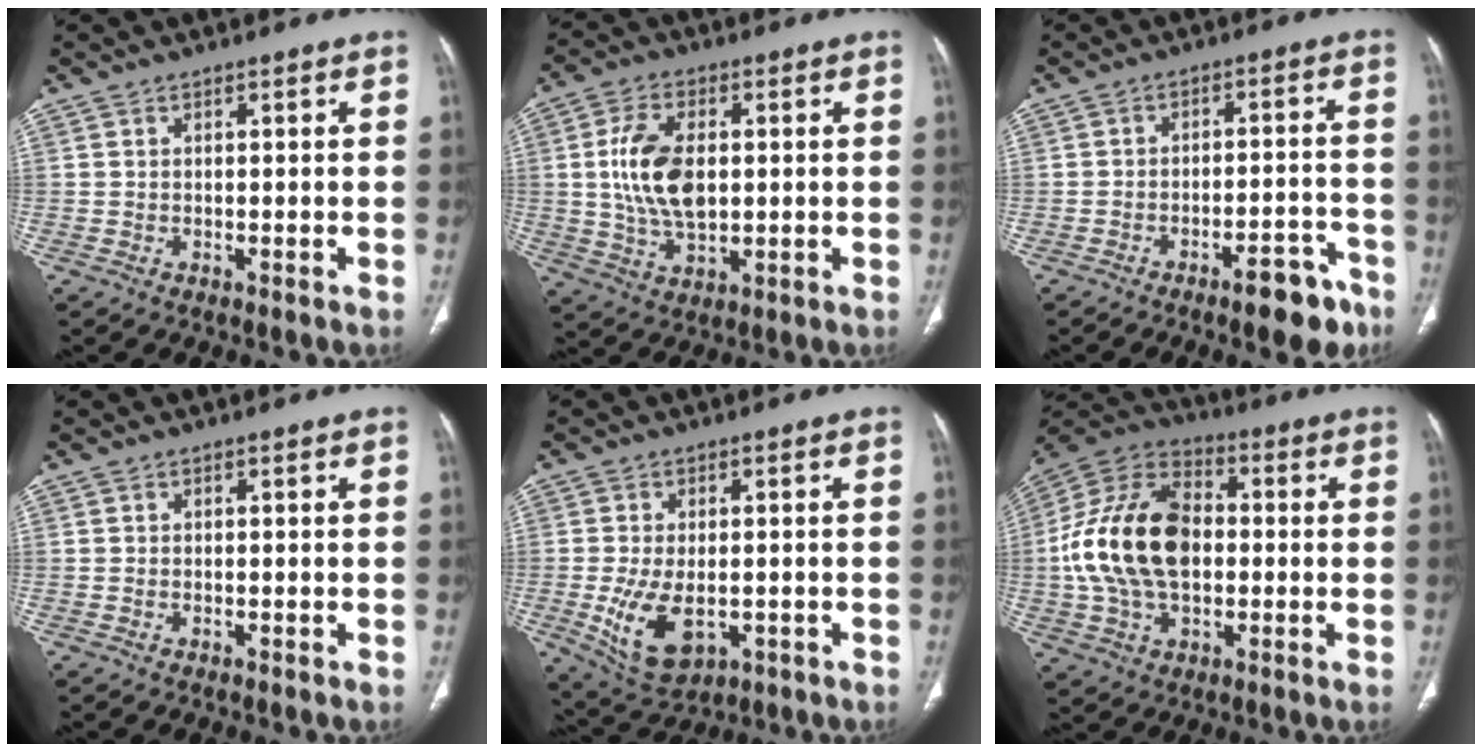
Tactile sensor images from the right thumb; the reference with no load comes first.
{"total": 12.1, "force": [1.1, 6.9, 9.9], "torque": [-0.187, -0.003, 0.027]}
{"total": 8.6, "force": [-5.7, 2.9, 5.7], "torque": [-0.060, 0.041, -0.076]}
{"total": 0.0}
{"total": 10.4, "force": [-2.4, 5.9, 8.1], "torque": [-0.147, -0.007, -0.024]}
{"total": 20.7, "force": [-0.2, 13.3, 15.9], "torque": [-0.298, 0.024, -0.006]}